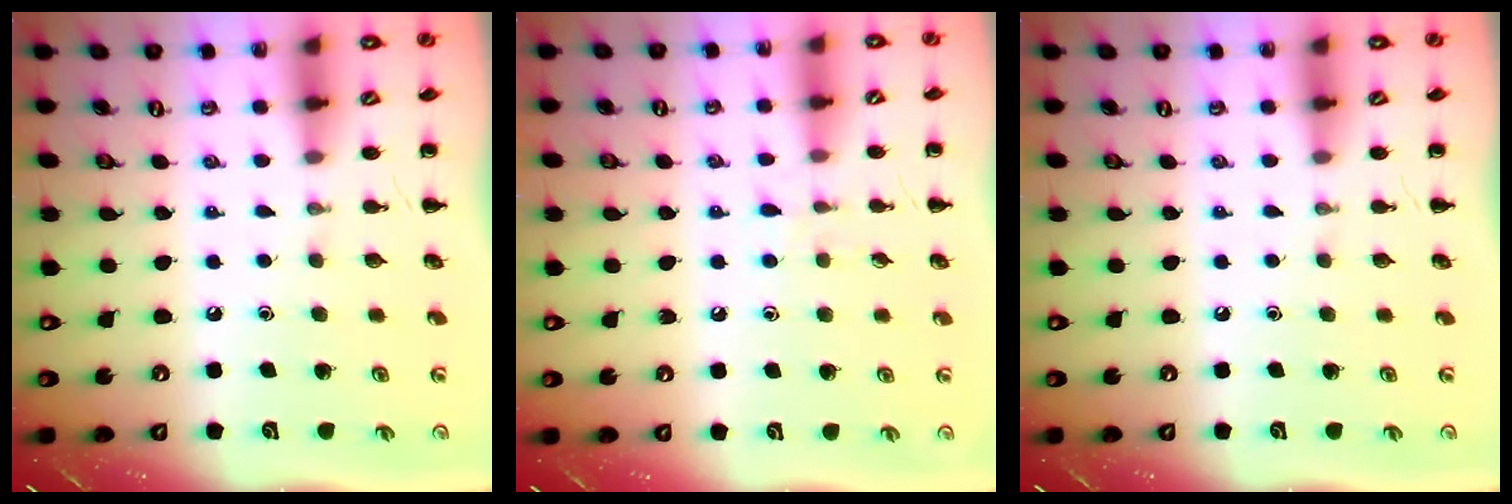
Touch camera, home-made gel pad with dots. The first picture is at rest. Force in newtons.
{"total": 5.5, "press": 5.1, "slide": 2.2}
{"total": 0.0}